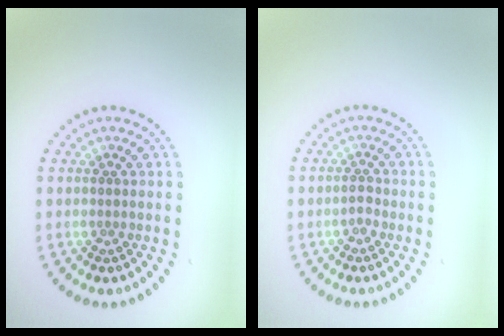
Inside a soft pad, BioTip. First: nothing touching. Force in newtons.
{"total": 1.0, "press": 1.0, "slide": 0.4}